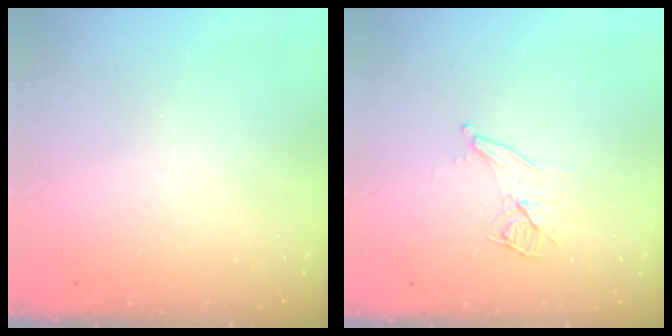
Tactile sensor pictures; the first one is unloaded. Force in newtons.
{"total": 8.5, "press": 7.8, "slide": 3.3}